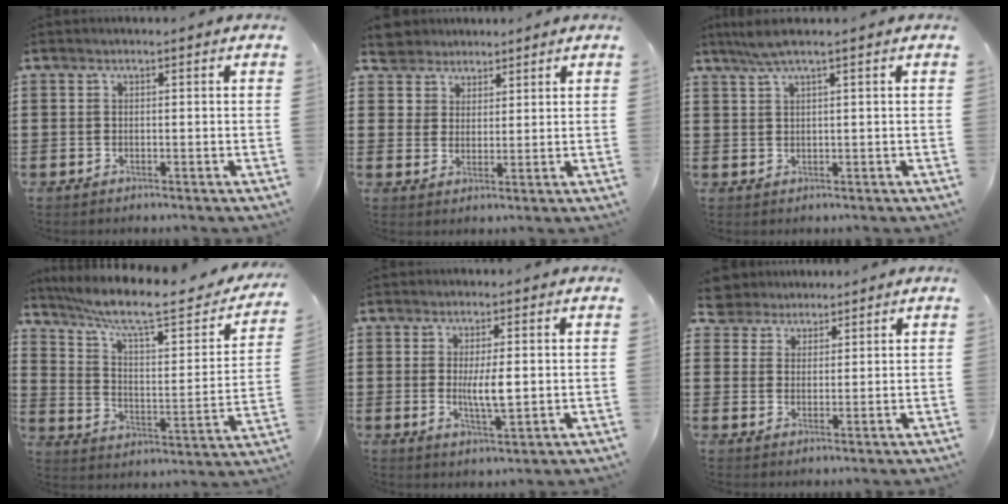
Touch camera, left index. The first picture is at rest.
{"total": 4.4, "force": [3.4, 2.8, -0.3], "torque": [-0.018, 0.000, 0.065]}
{"total": 2.8, "force": [1.6, -0.2, 2.2], "torque": [-0.045, 0.000, 0.030]}
{"total": 10.0, "force": [7.6, 1.3, 6.5], "torque": [-0.136, -0.050, 0.121]}
{"total": 5.2, "force": [0.4, 1.2, 5.0], "torque": [-0.091, -0.007, 0.002]}
{"total": 3.9, "force": [3.4, 1.9, -0.2], "torque": [-0.015, -0.003, 0.064]}